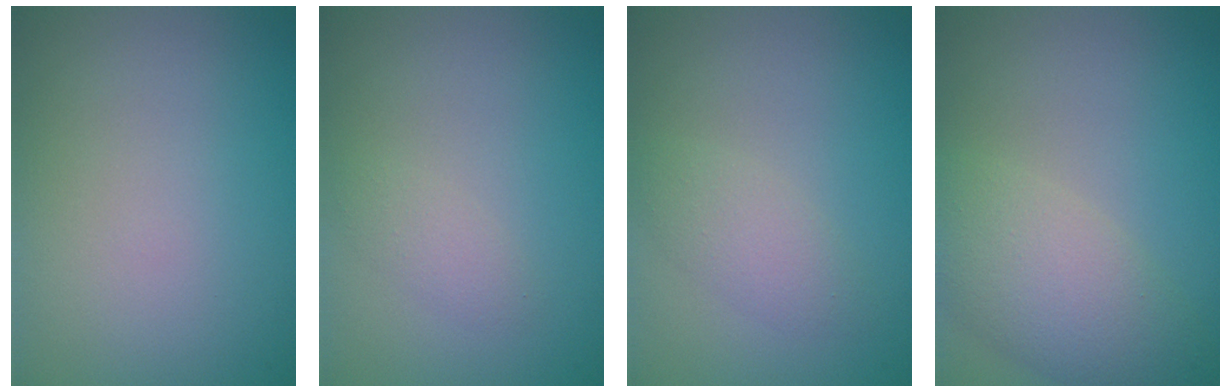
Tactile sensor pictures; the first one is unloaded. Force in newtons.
{"total": 1.1, "press": 1.1, "slide": 0.0}
{"total": 1.9, "press": 1.9, "slide": 0.1}
{"total": 4.9, "press": 4.9, "slide": 0.3}